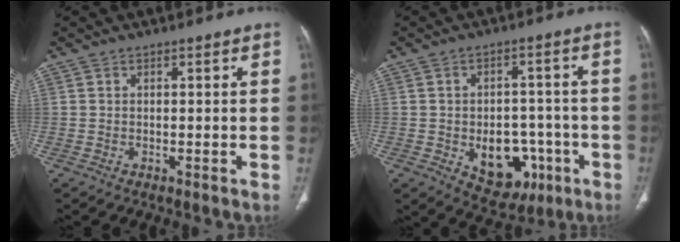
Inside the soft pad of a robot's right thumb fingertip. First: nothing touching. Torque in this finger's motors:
{"motor_torque": [2.02, 1.21, 0.85, -0.64, 0.10]}